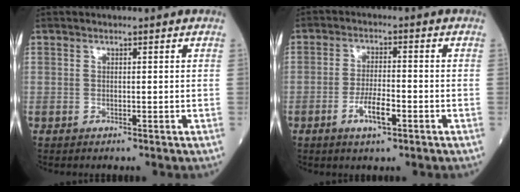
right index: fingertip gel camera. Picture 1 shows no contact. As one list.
[{"total": 4.9, "force": [-2.2, 1.0, 4.3], "torque": [-0.083, -0.001, -0.040]}]